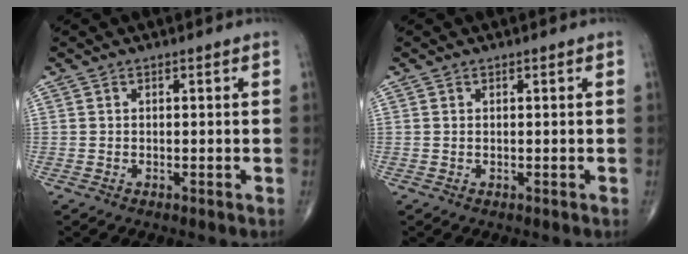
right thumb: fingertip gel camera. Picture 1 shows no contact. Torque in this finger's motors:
{"motor_torque": [-0.17, -0.01, 0.04, 0.12, 0.01]}